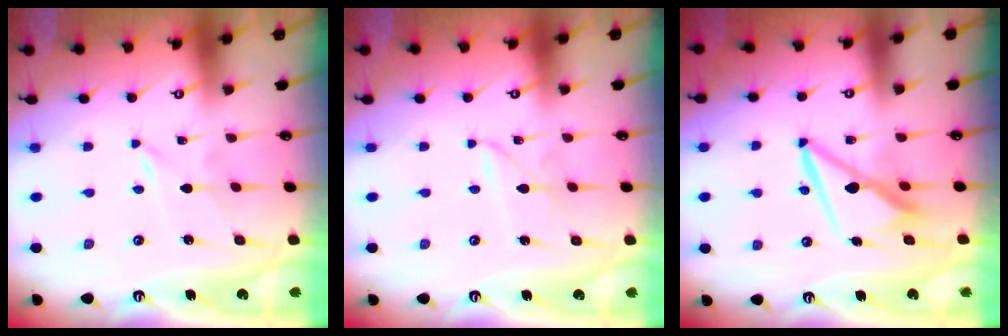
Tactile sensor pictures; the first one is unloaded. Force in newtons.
{"total": 2.0, "press": 2.0, "slide": 0.2}
{"total": 8.7, "press": 8.6, "slide": 1.3}